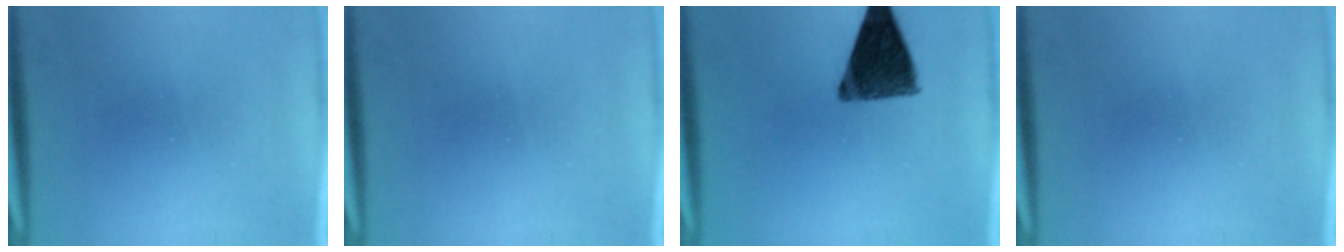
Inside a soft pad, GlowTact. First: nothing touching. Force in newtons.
{"total": 0.0}
{"total": 11.5}
{"total": 0.0}